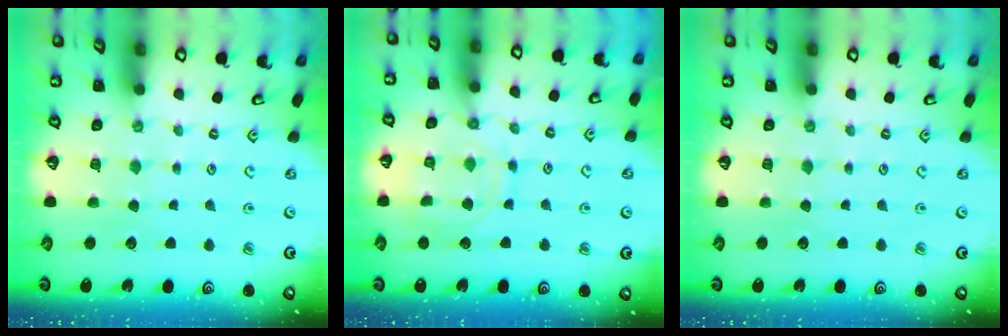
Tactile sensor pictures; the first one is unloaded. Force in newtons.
{"total": 11.0, "press": 11.0, "slide": 0.8}
{"total": 0.0}